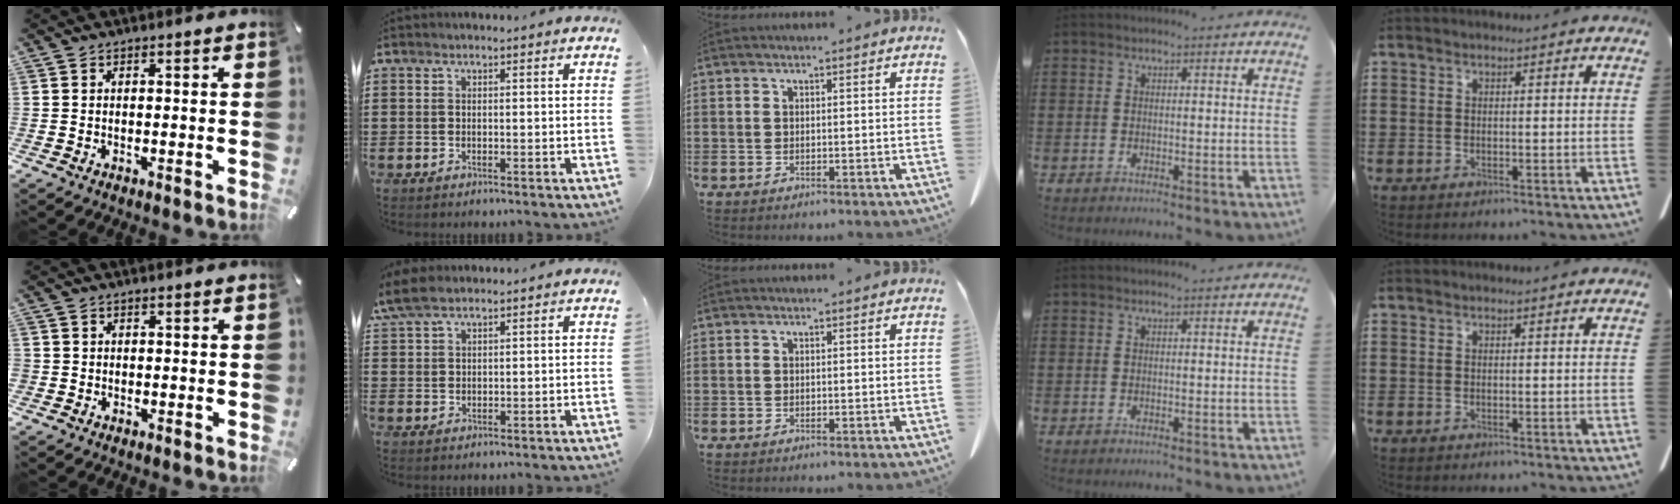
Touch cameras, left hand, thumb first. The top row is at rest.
{"thumb": {"total": 1.4, "force": [-0.4, 1.3, 0.2], "torque": [-0.001, 0.003, -0.011]}, "index": {"total": 4.7, "force": [3.4, 1.8, 2.7], "torque": [-0.068, 0.002, 0.063]}}